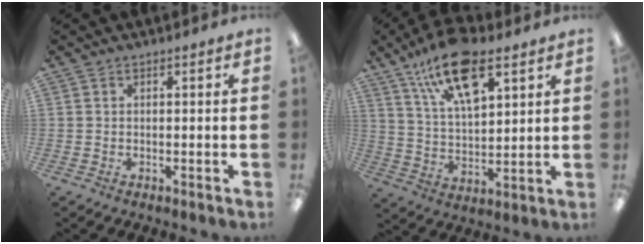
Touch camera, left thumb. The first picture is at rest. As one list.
[{"total": 16.3, "force": [9.8, 7.0, 10.9], "torque": [-0.190, -0.033, 0.173]}]